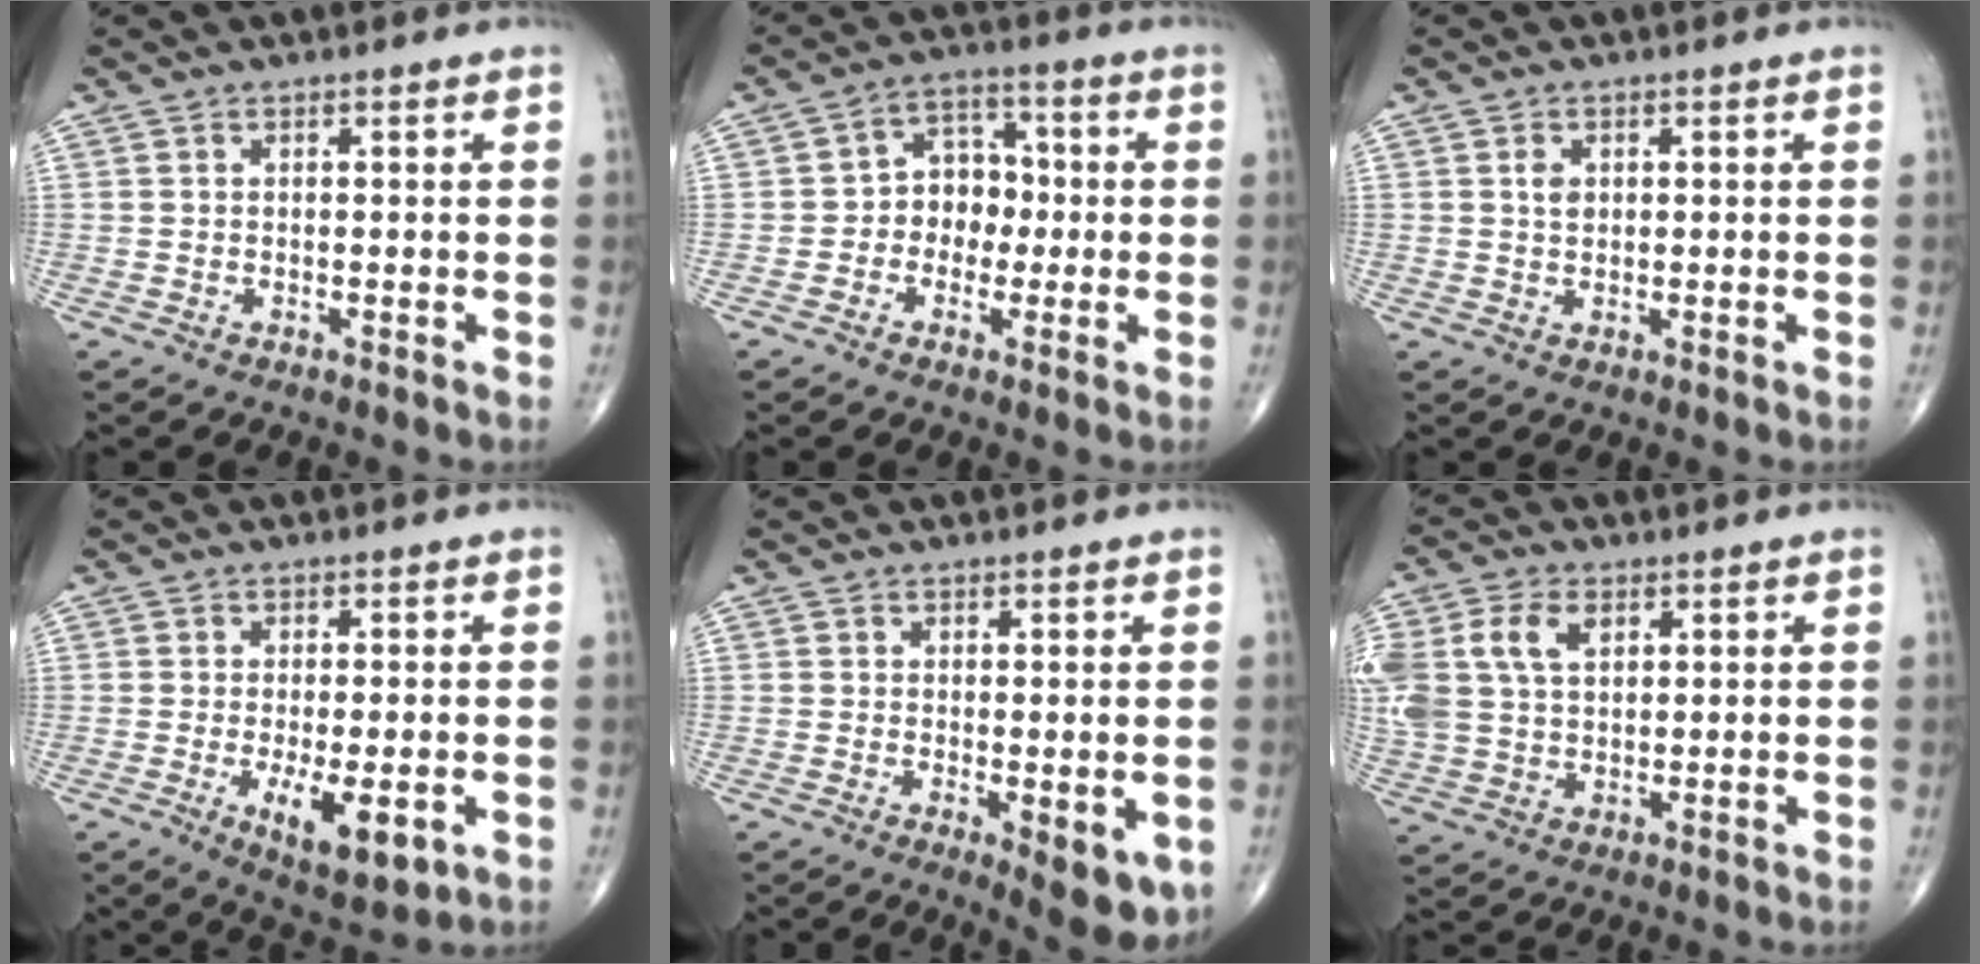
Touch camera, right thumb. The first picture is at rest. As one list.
[{"total": 7.7, "force": [-0.9, 6.3, 4.4], "torque": [-0.023, 0.030, -0.028]}, {"total": 1.9, "force": [0.5, 1.4, 1.2], "torque": [-0.015, -0.002, 0.007]}, {"total": 8.8, "force": [-2.5, 3.4, 7.8], "torque": [-0.117, -0.019, -0.032]}, {"total": 7.6, "force": [-2.0, 2.8, 6.8], "torque": [-0.085, -0.020, -0.022]}, {"total": 14.1, "force": [4.3, 9.8, 9.1], "torque": [-0.224, 0.010, 0.085]}]